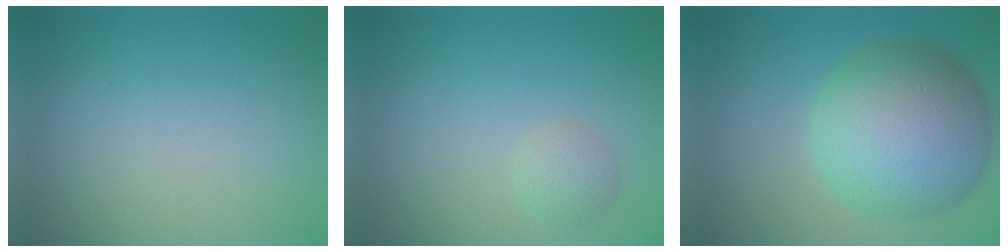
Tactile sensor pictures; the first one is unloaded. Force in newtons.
{"total": 1.6, "press": 1.6, "slide": 0.1}
{"total": 12.5, "press": 12.4, "slide": 0.4}